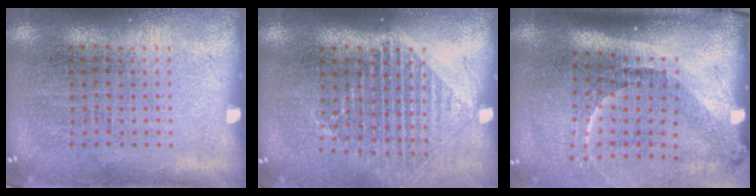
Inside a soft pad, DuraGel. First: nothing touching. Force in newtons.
{"total": 1.2, "press": 1.1, "slide": 0.6}
{"total": 2.2, "press": 1.5, "slide": 1.6}